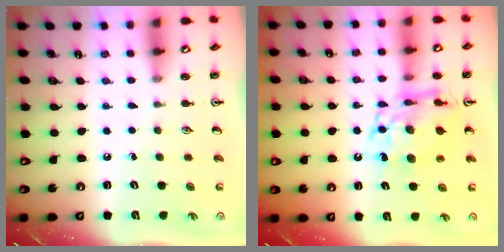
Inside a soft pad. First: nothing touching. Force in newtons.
{"total": 12.8, "press": 12.7, "slide": 1.3}